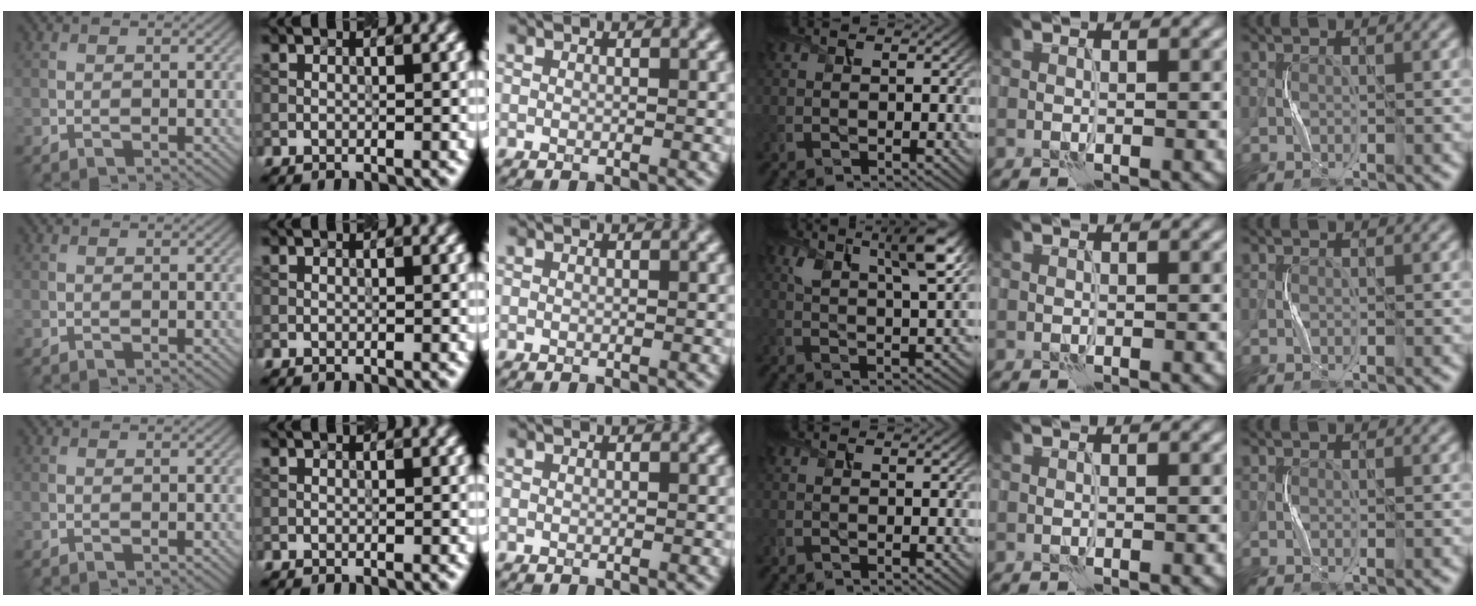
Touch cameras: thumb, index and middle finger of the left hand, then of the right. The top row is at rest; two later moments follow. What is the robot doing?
{"motion": "squeeze", "object": "stress ball aka squeeze ball"}